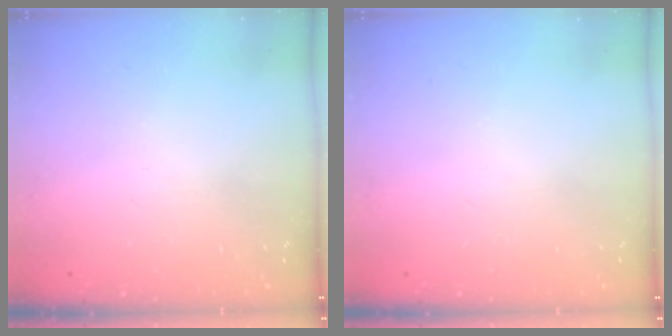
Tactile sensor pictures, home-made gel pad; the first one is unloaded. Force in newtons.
{"total": 0.0}